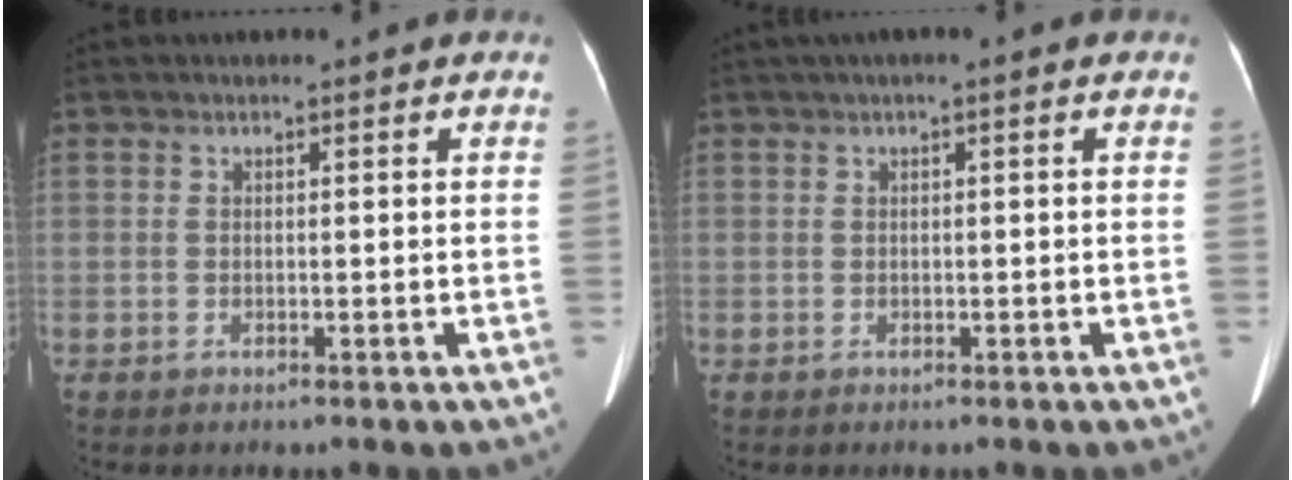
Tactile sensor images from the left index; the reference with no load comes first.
{"total": 1.5, "force": [0.5, 0.0, 1.4], "torque": [-0.029, 0.011, 0.009]}